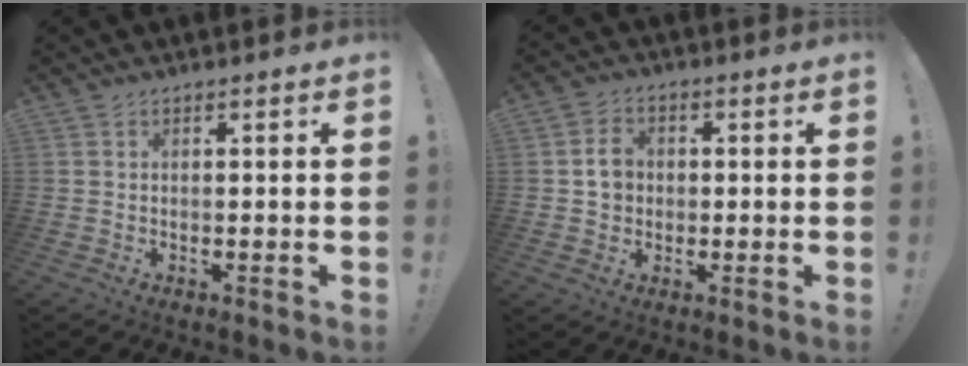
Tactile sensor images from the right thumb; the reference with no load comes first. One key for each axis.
{"total": 6.2, "fx": 0.4, "fy": 5.5, "fz": 3.0, "tx": -0.039, "ty": 0.011, "tz": 0.009}